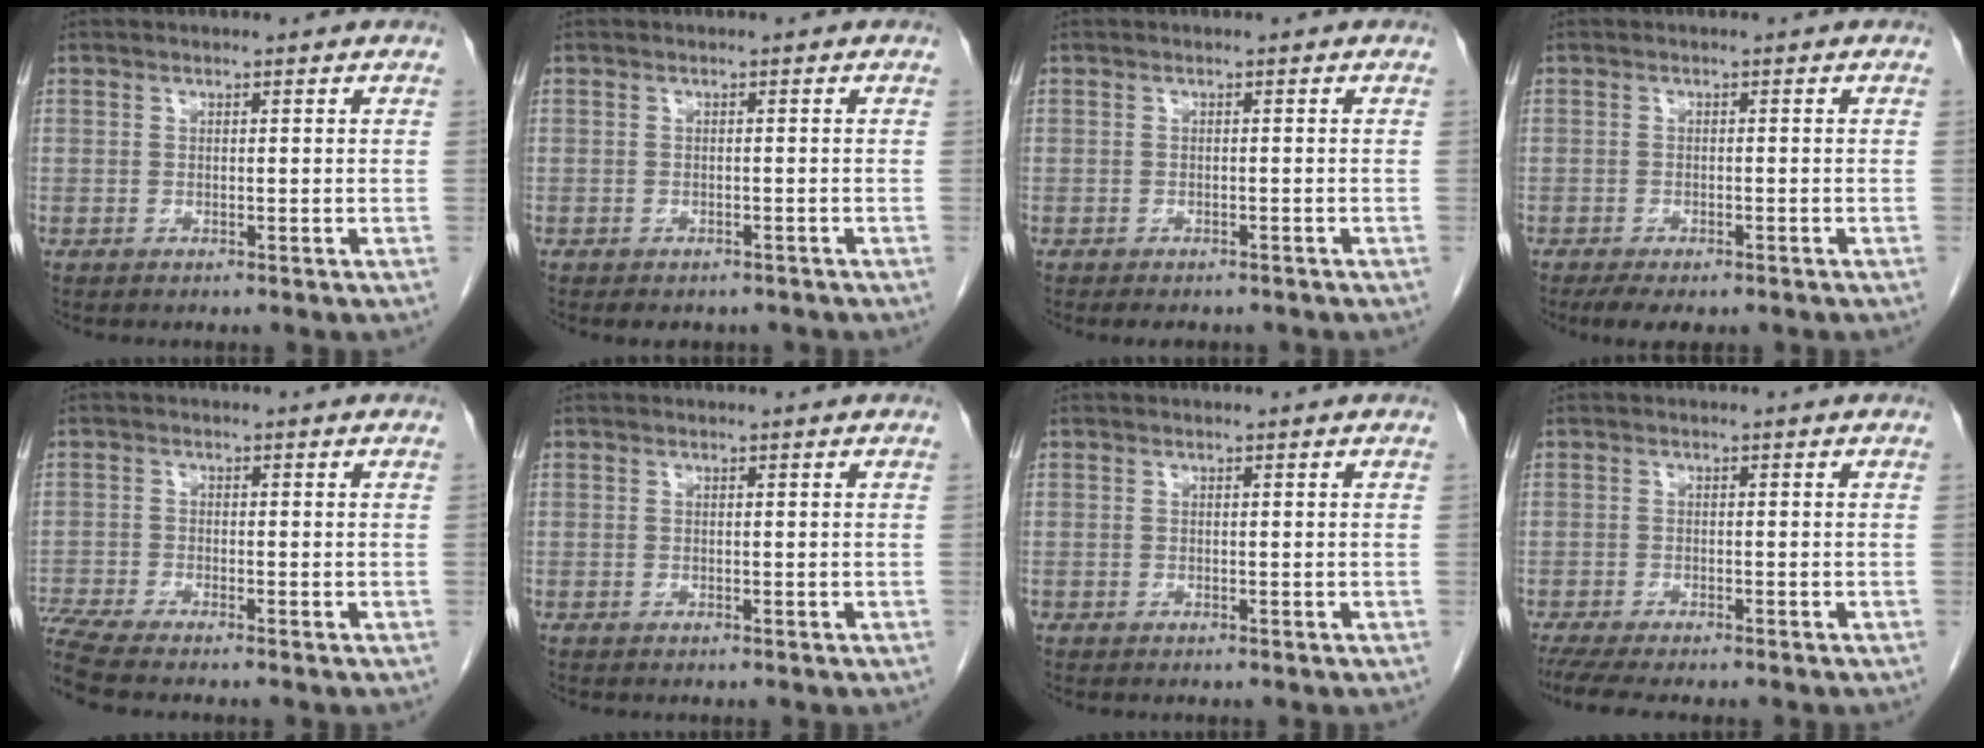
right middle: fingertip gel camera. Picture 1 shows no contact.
{"total": 4.2, "force": [-3.5, 1.9, 1.4], "torque": [-0.013, -0.001, -0.038]}
{"total": 4.2, "force": [-3.5, 1.6, 1.6], "torque": [-0.017, -0.005, -0.040]}
{"total": 4.8, "force": [-3.6, 1.6, 2.8], "torque": [-0.045, -0.011, -0.050]}
{"total": 6.0, "force": [-5.4, -0.7, 2.3], "torque": [-0.055, -0.013, -0.104]}
{"total": 0.0}
{"total": 0.0}
{"total": 7.1, "force": [-5.9, 1.1, 3.8], "torque": [-0.056, -0.011, -0.092]}